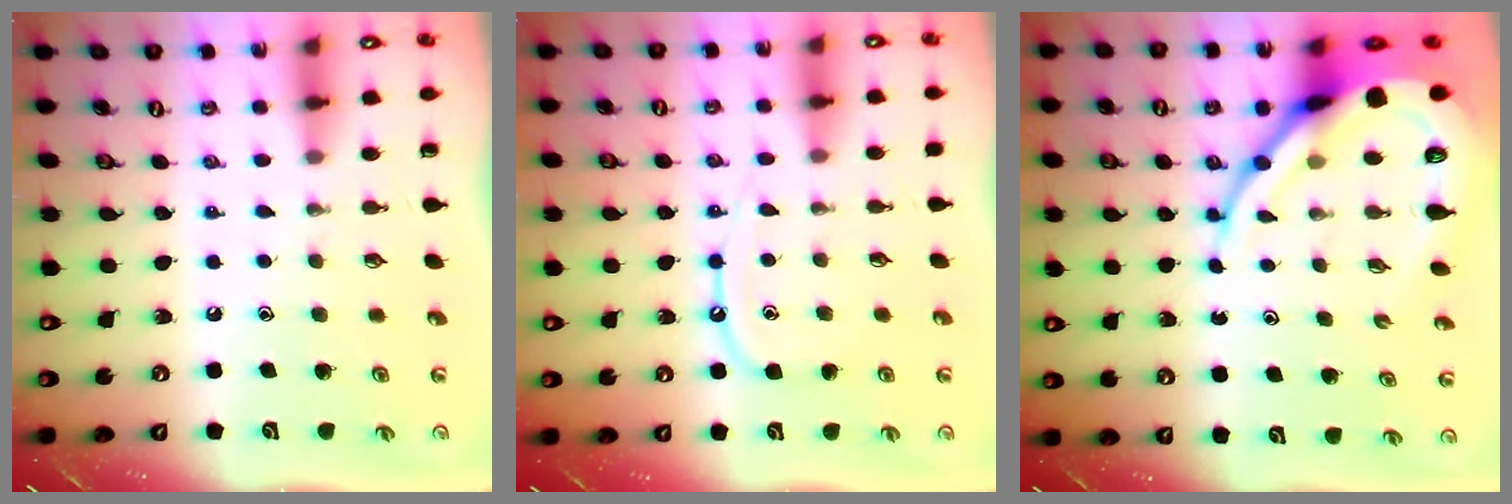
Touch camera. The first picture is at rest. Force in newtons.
{"total": 8.9, "press": 8.9, "slide": 0.6}
{"total": 15.0, "press": 14.9, "slide": 1.5}